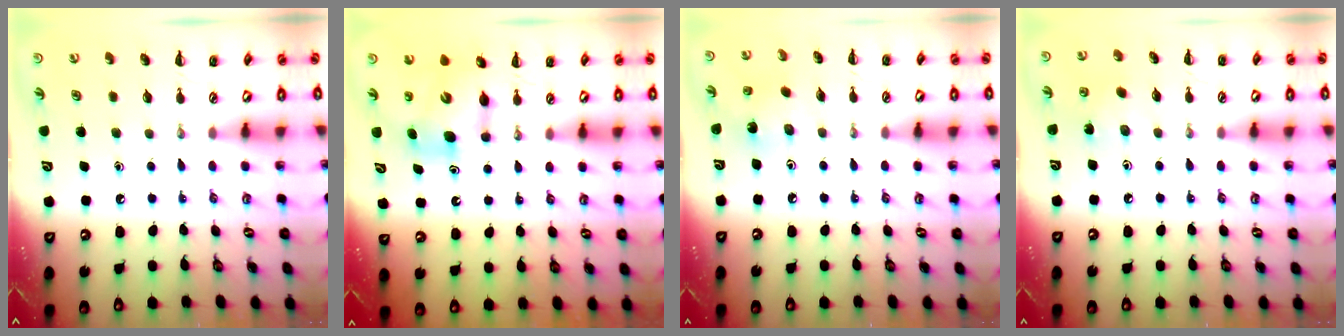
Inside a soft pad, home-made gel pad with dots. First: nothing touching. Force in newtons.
{"total": 7.1, "press": 7.1, "slide": 0.5}
{"total": 2.7, "press": 2.6, "slide": 0.7}
{"total": 2.7, "press": 2.6, "slide": 0.8}